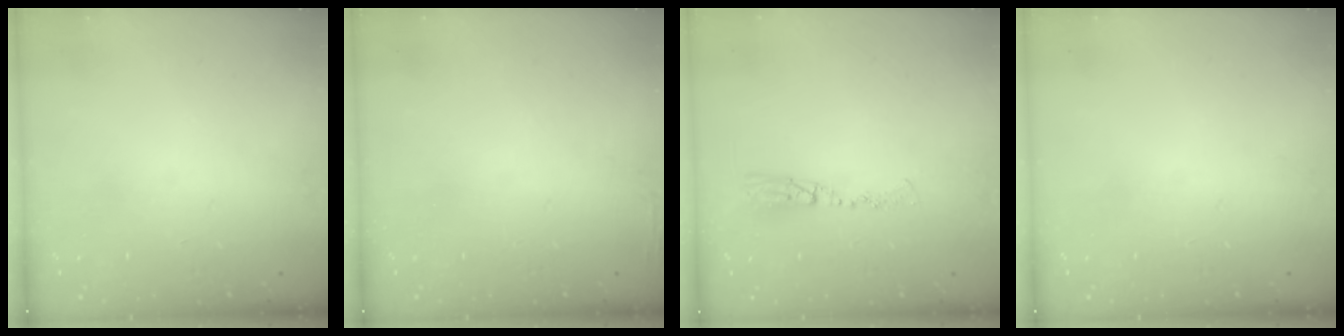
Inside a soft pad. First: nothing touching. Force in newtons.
{"total": 3.1, "press": 3.0, "slide": 0.8}
{"total": 6.9, "press": 6.7, "slide": 1.8}
{"total": 0.0}